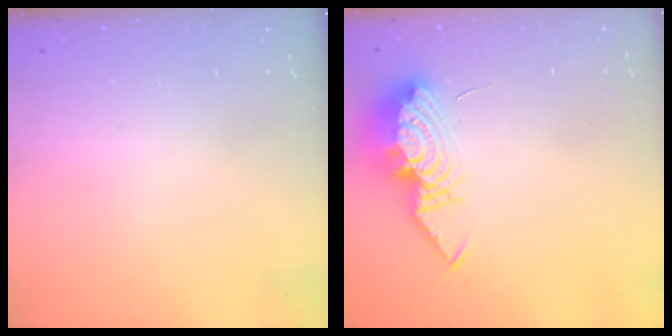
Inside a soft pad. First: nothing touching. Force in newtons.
{"total": 11.2, "press": 11.1, "slide": 1.0}